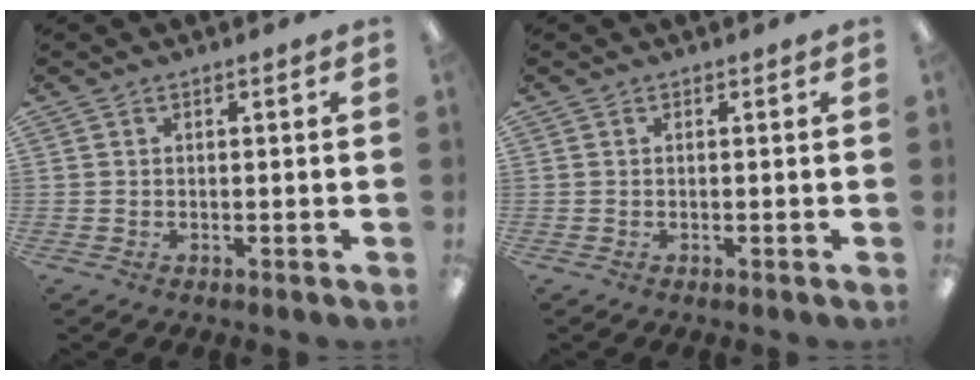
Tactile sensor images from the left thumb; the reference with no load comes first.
{"total": 0.0}